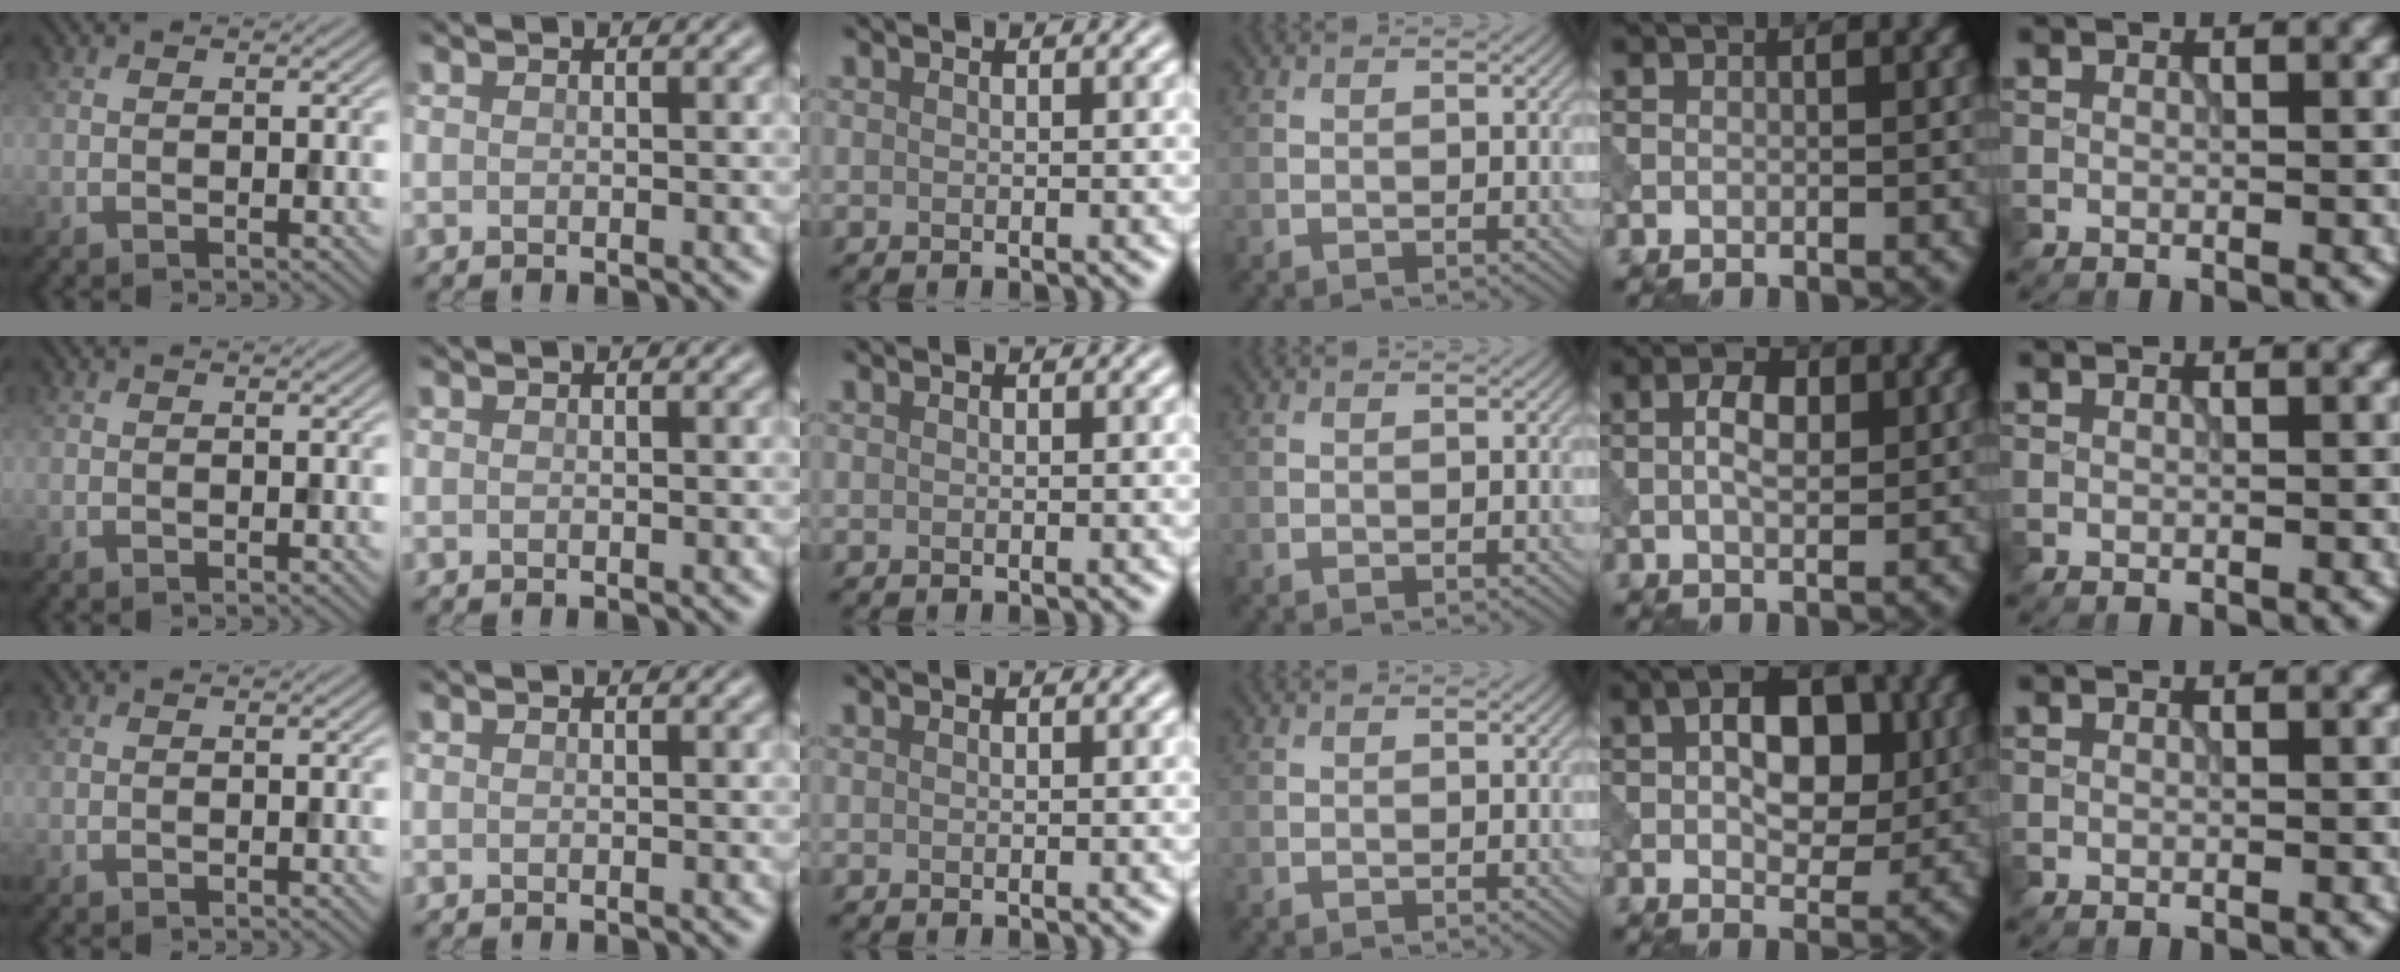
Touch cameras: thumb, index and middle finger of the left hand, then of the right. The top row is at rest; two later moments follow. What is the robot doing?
{"motion": "press", "object": "tv remote"}